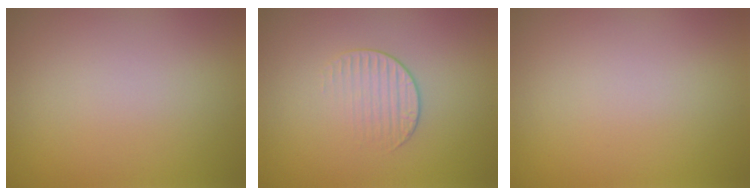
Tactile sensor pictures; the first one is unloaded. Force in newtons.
{"total": 1.7, "press": 1.0, "slide": 1.4}
{"total": 0.0}